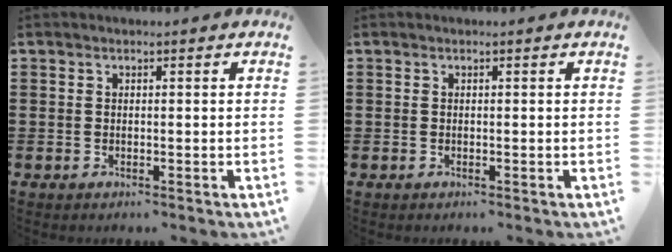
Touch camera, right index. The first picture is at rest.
{"total": 0.0}